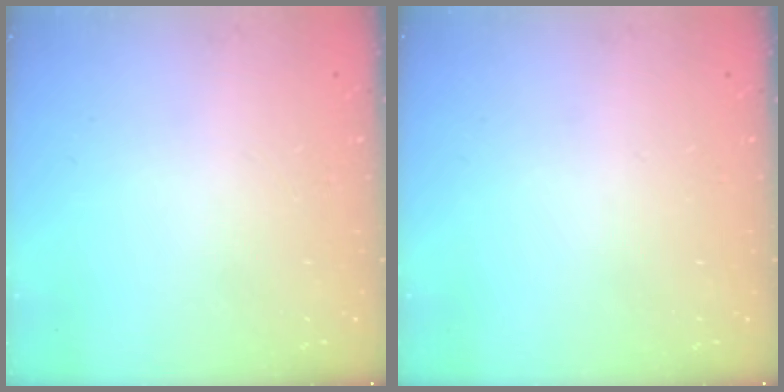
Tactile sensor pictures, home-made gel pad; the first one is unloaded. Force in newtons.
{"total": 0.0}